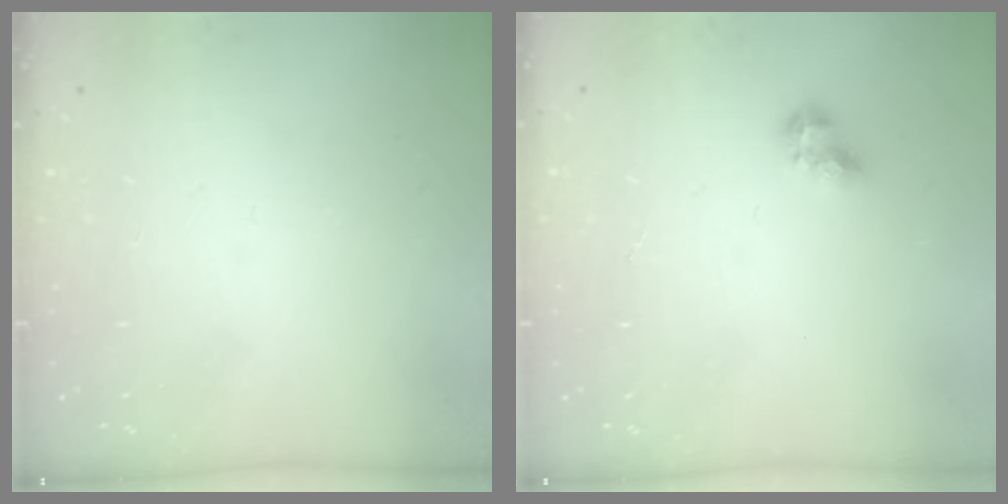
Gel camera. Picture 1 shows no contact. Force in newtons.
{"total": 4.8, "press": 4.8, "slide": 0.6}